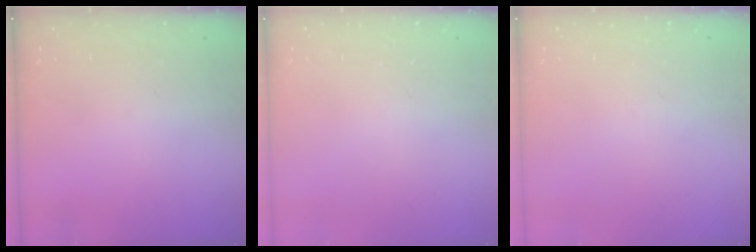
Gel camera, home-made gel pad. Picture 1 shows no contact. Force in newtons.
{"total": 0.0}
{"total": 0.0}